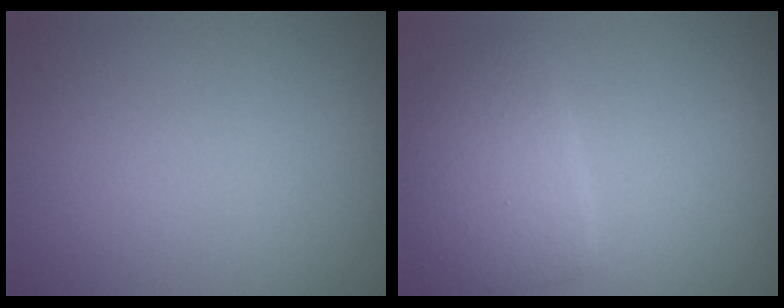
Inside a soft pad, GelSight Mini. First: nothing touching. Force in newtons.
{"total": 3.7, "press": 3.7, "slide": 0.1}